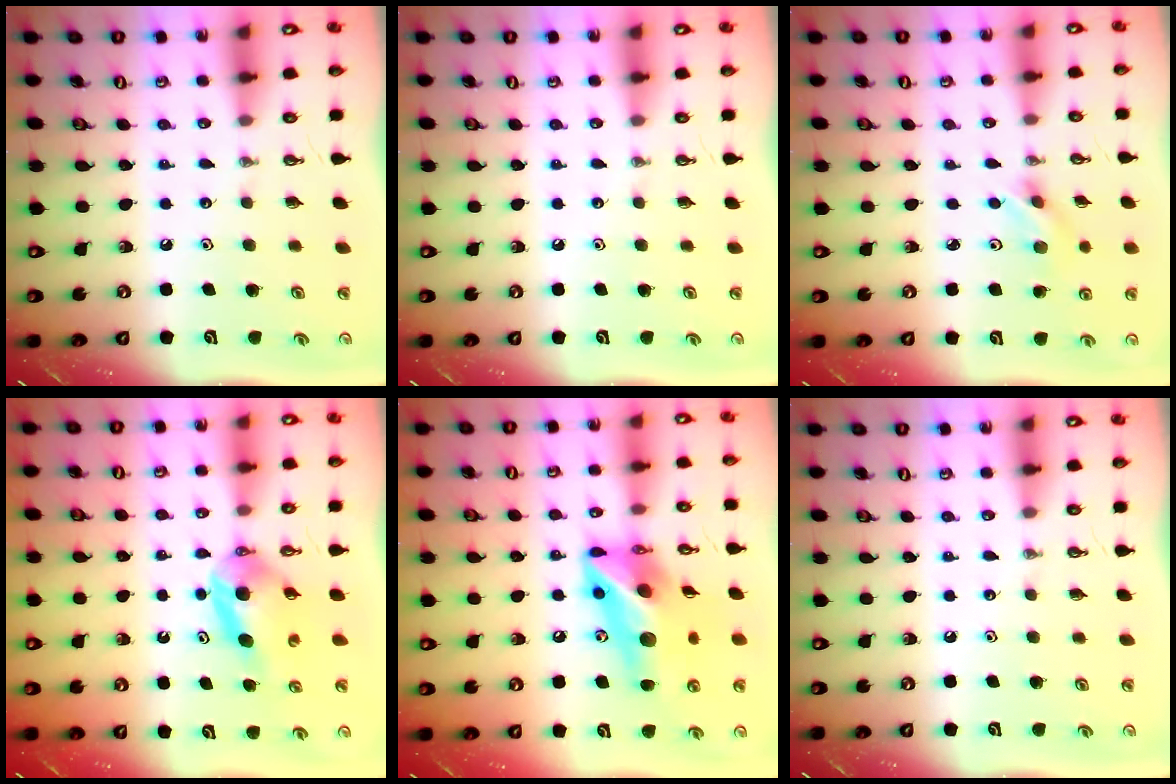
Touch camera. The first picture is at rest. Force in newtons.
{"total": 0.0}
{"total": 3.4, "press": 3.3, "slide": 0.8}
{"total": 5.9, "press": 5.8, "slide": 1.0}
{"total": 17.6, "press": 17.4, "slide": 2.9}
{"total": 0.0}